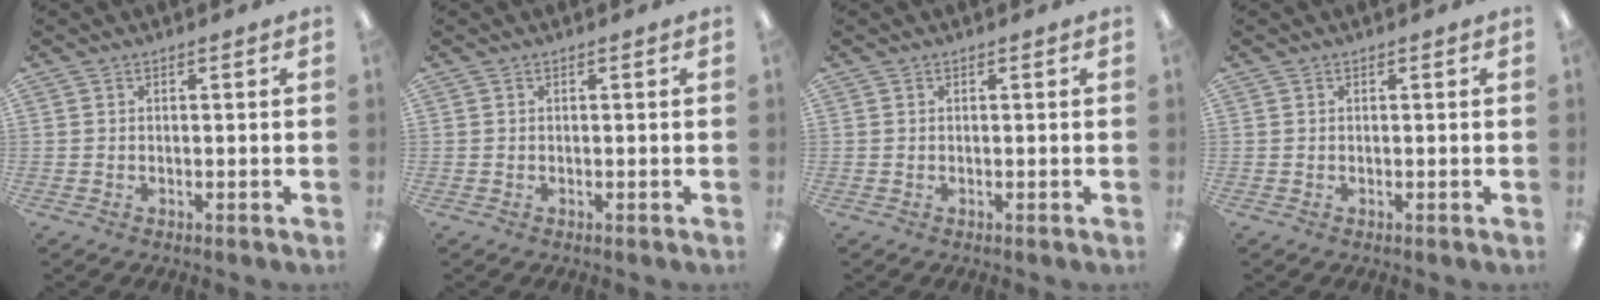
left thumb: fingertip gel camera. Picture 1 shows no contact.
{"total": 0.0}
{"total": 0.0}
{"total": 0.0}